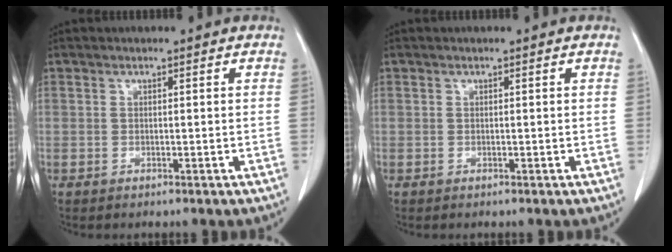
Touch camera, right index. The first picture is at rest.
{"total": 0.0}